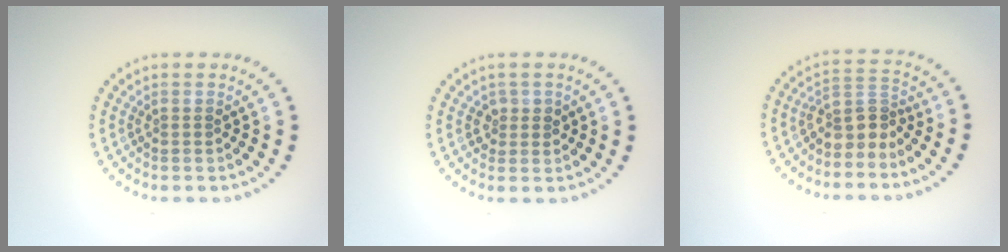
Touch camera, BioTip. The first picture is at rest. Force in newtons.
{"total": 1.4, "press": 1.3, "slide": 0.6}
{"total": 2.9, "press": 2.2, "slide": 1.9}